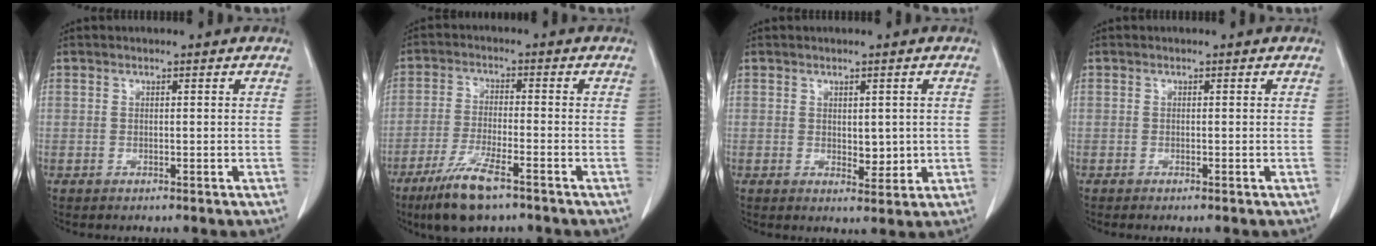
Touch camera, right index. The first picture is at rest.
{"total": 8.8, "force": [-5.9, 1.4, 6.4], "torque": [-0.129, -0.019, -0.104]}
{"total": 3.1, "force": [0.2, 1.8, 2.5], "torque": [-0.029, -0.005, 0.012]}
{"total": 0.6, "force": [-0.4, -0.1, 0.4], "torque": [-0.009, -0.001, -0.007]}